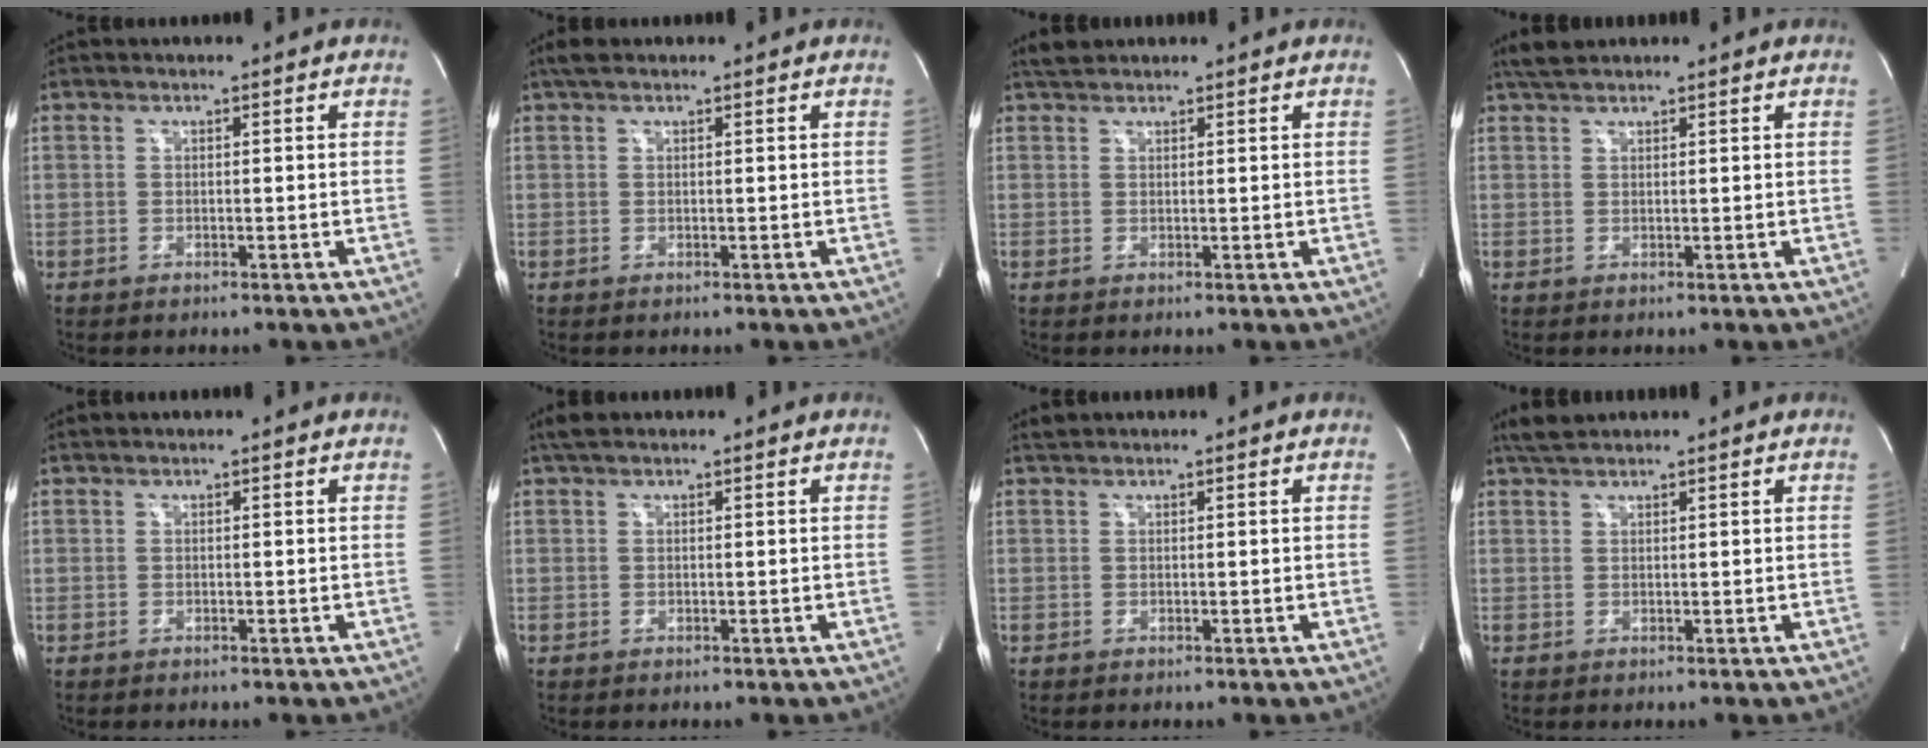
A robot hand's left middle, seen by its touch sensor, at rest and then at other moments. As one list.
[{"total": 2.0, "force": [1.5, 0.7, 1.1], "torque": [-0.025, 0.020, 0.028]}, {"total": 1.9, "force": [1.8, 0.5, 0.4], "torque": [-0.014, 0.014, 0.034]}, {"total": 2.3, "force": [2.1, 0.7, 0.7], "torque": [-0.018, 0.016, 0.039]}, {"total": 0.0}, {"total": 2.1, "force": [1.6, 0.6, 1.1], "torque": [-0.024, 0.019, 0.031]}, {"total": 0.7, "force": [0.7, 0.0, 0.0], "torque": [-0.010, 0.010, 0.019]}, {"total": 2.6, "force": [2.4, 0.4, 1.0], "torque": [-0.025, 0.015, 0.049]}]